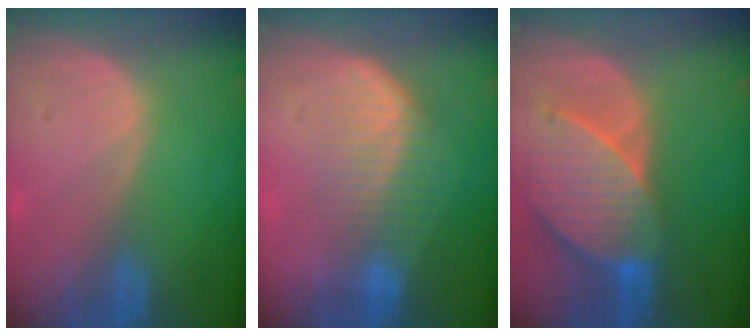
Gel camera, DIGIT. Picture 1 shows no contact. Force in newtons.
{"total": 6.8, "press": 6.4, "slide": 2.3}
{"total": 9.6, "press": 8.7, "slide": 3.9}